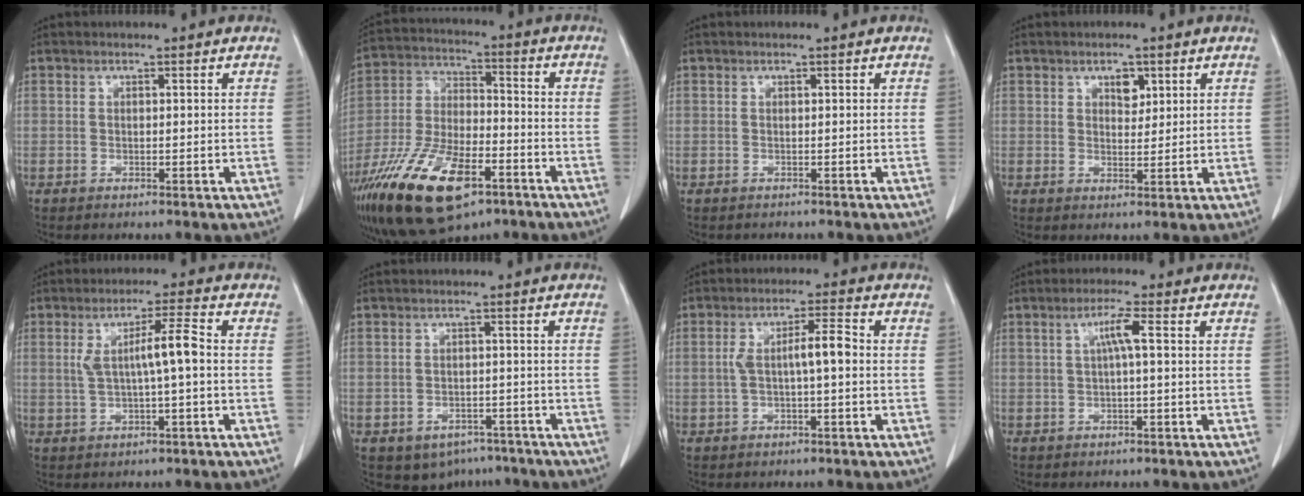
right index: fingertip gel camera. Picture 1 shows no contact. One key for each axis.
{"total": 19.0, "fx": -10.6, "fy": 7.3, "fz": 14.0, "tx": -0.296, "ty": -0.017, "tz": -0.188}
{"total": 0.6, "fx": -0.4, "fy": 0.4, "fz": 0.3, "tx": -0.001, "ty": 0.002, "tz": -0.004}
{"total": 2.6, "fx": 1.4, "fy": 1.5, "fz": 1.6, "tx": -0.021, "ty": -0.002, "tz": 0.023}
{"total": 6.1, "fx": 0.2, "fy": 0.4, "fz": 6.1, "tx": -0.110, "ty": 0.013, "tz": 0.005}
{"total": 6.9, "fx": -4.8, "fy": 4.7, "fz": 1.7, "tx": -0.017, "ty": 0.010, "tz": -0.061}
{"total": 5.9, "fx": -0.2, "fy": 1.2, "fz": 5.7, "tx": -0.110, "ty": 0.022, "tz": -0.003}
{"total": 3.4, "fx": 0.5, "fy": 0.0, "fz": 3.3, "tx": -0.064, "ty": 0.008, "tz": 0.011}